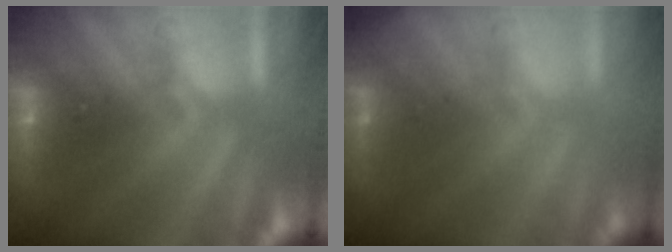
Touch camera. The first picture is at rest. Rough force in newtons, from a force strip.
{"total": 1.8}